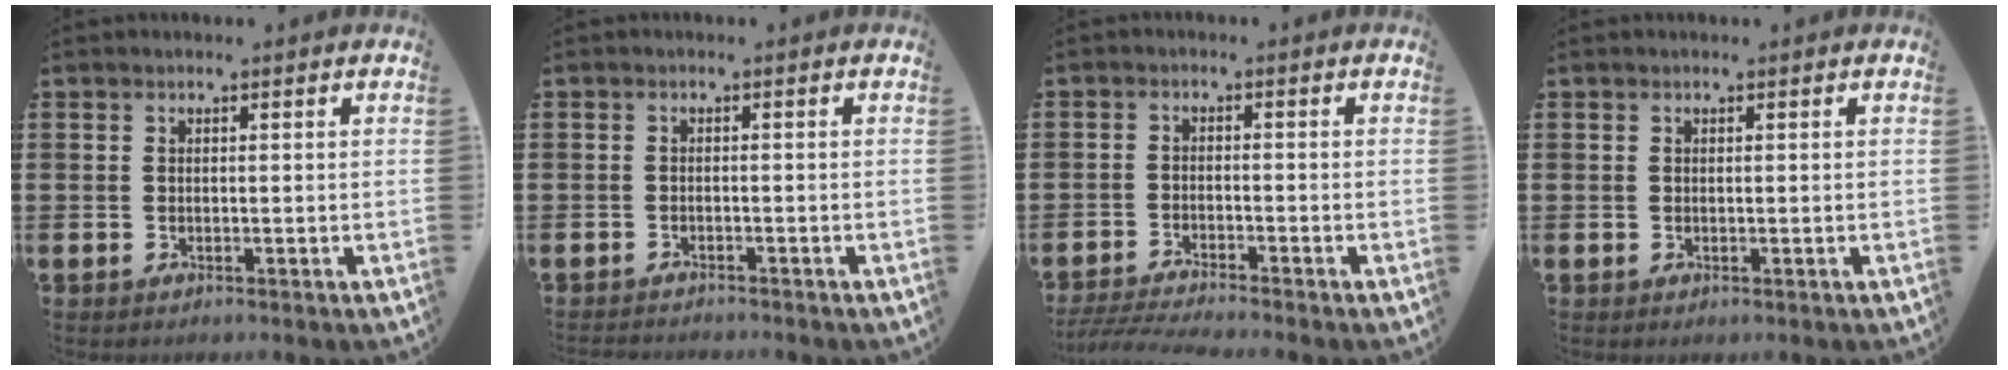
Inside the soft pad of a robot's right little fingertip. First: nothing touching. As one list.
[{"total": 1.0, "force": [-1.0, -0.1, -0.1], "torque": [0.000, 0.000, -0.020]}, {"total": 2.3, "force": [-2.1, -0.1, 0.9], "torque": [-0.012, -0.001, -0.039]}, {"total": 0.7, "force": [0.7, 0.1, 0.0], "torque": [0.001, 0.005, 0.013]}]